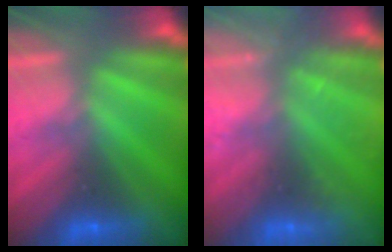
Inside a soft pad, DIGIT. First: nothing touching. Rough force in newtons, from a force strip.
{"total": 2.7}